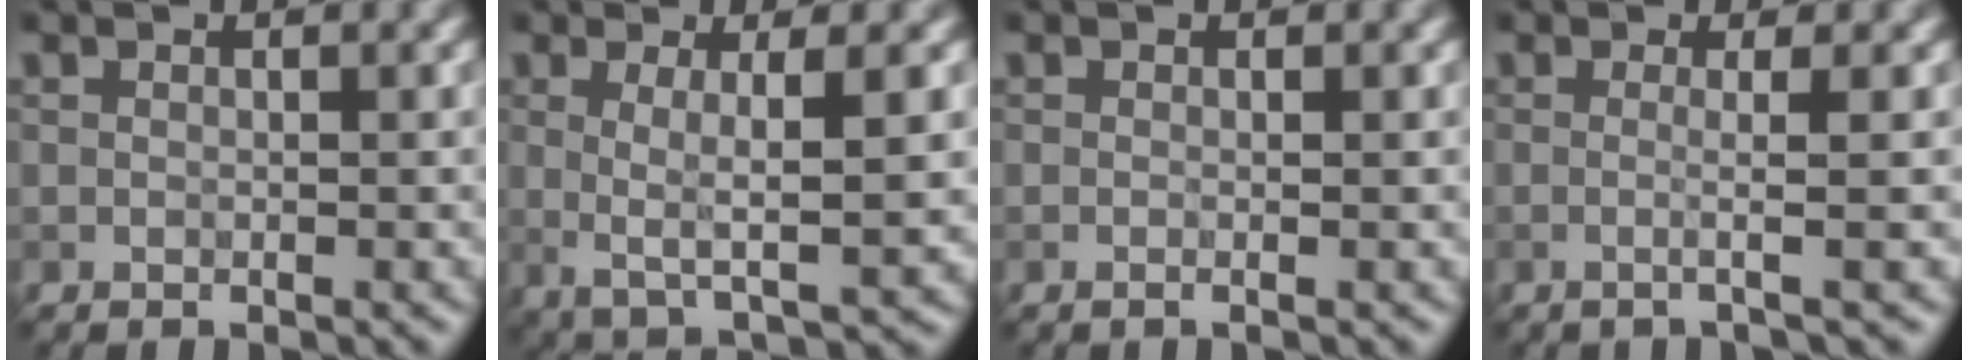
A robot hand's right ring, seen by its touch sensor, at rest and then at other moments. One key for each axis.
{"total": 4.6, "fx": 0.3, "fy": 1.0, "fz": 4.5, "tx": -0.076, "ty": -0.003, "tz": 0.006}
{"total": 0.8, "fx": -0.1, "fy": 0.2, "fz": 0.7, "tx": -0.009, "ty": -0.007, "tz": -0.006}
{"total": 2.3, "fx": -0.1, "fy": 0.5, "fz": 2.3, "tx": -0.036, "ty": -0.004, "tz": -0.018}